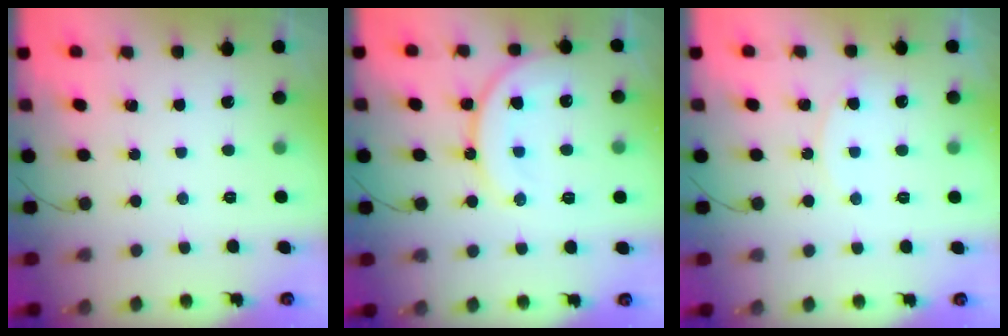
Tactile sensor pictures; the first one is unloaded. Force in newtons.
{"total": 14.5, "press": 14.4, "slide": 1.8}
{"total": 5.3, "press": 5.2, "slide": 0.6}